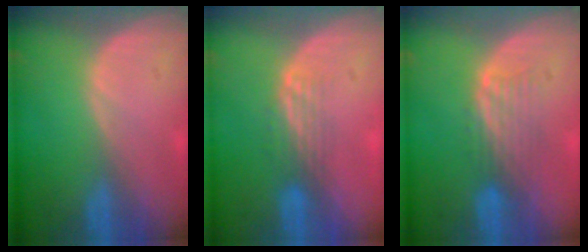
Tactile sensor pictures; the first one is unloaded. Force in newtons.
{"total": 3.4, "press": 2.9, "slide": 1.8}
{"total": 4.6, "press": 4.0, "slide": 2.4}